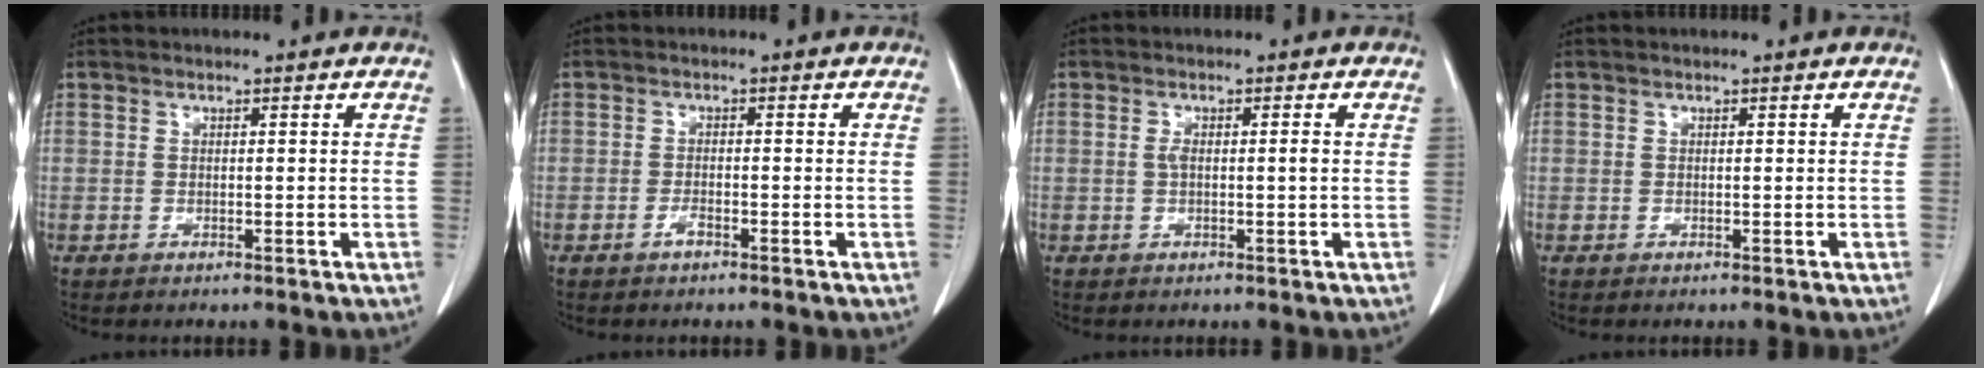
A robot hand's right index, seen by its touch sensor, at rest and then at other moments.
{"total": 1.2, "force": [-0.8, 0.3, 0.9], "torque": [-0.016, 0.001, -0.012]}
{"total": 1.9, "force": [0.0, 0.3, 1.9], "torque": [-0.038, 0.002, 0.002]}
{"total": 0.0}